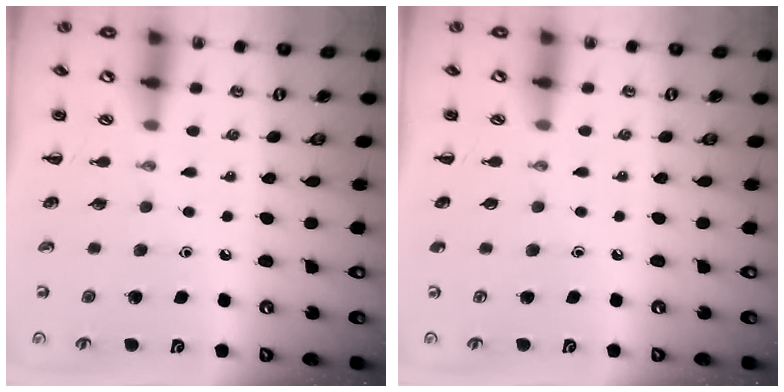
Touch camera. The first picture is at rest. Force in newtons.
{"total": 0.0}